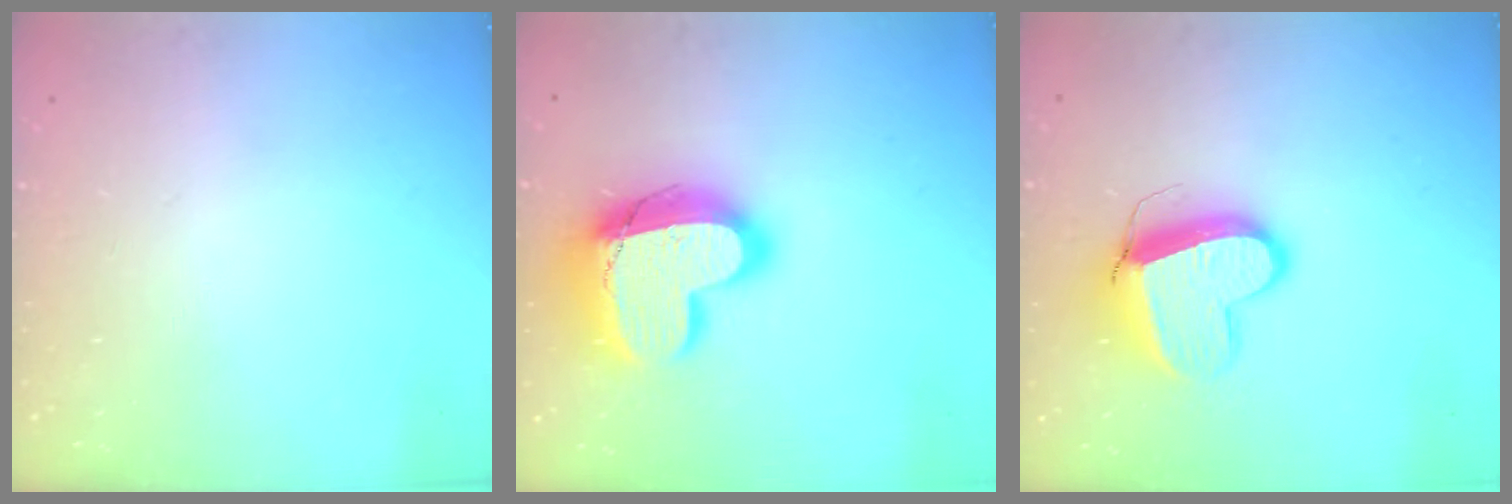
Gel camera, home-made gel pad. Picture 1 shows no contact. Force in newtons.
{"total": 20.3, "press": 20.3, "slide": 1.5}
{"total": 10.7, "press": 10.6, "slide": 1.3}